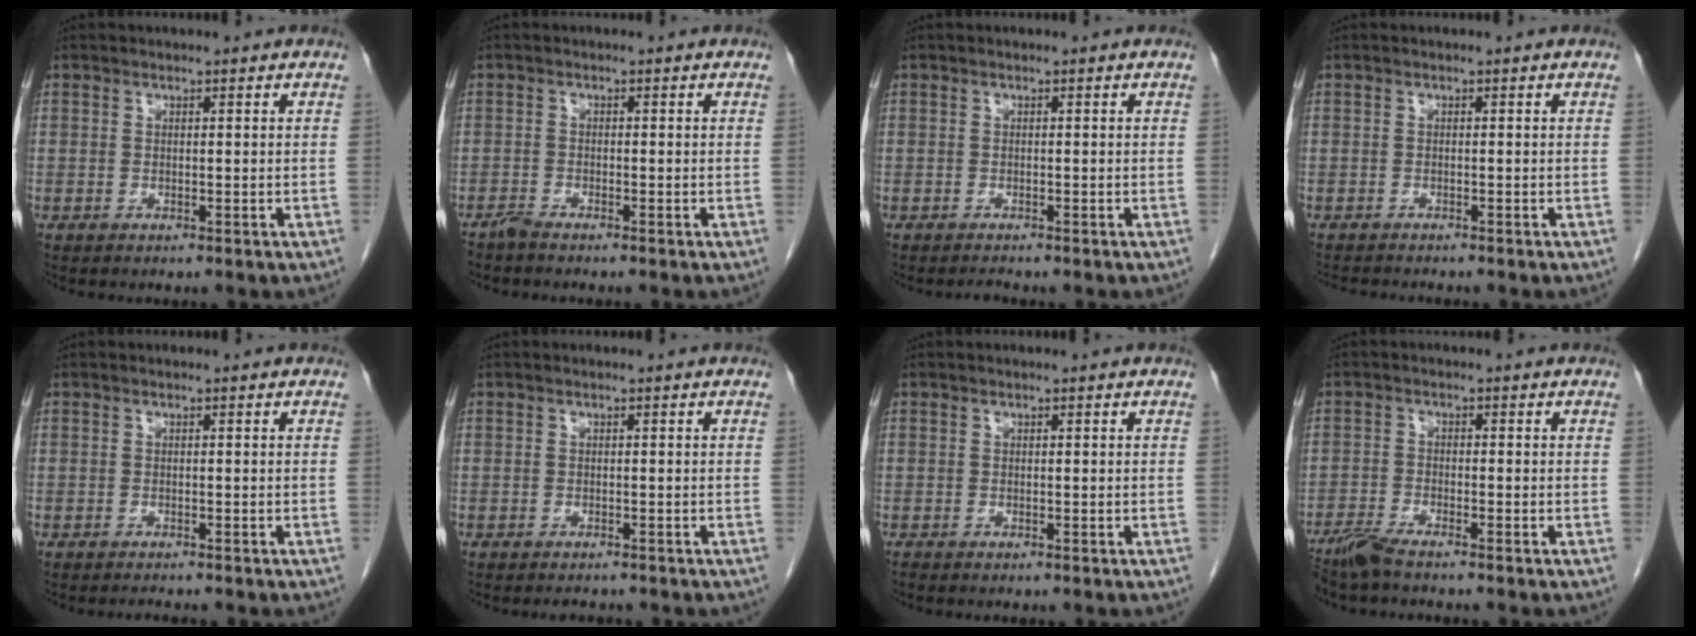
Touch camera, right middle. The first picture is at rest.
{"total": 1.2, "force": [-1.2, -0.1, 0.3], "torque": [-0.010, -0.002, -0.024]}
{"total": 0.6, "force": [-0.6, -0.1, 0.1], "torque": [-0.005, -0.004, -0.007]}
{"total": 3.8, "force": [-3.5, 0.4, 1.3], "torque": [-0.014, -0.009, -0.053]}
{"total": 1.0, "force": [-1.0, -0.1, 0.2], "torque": [-0.005, -0.003, -0.012]}
{"total": 1.2, "force": [-1.2, 0.3, 0.2], "torque": [-0.004, -0.003, -0.013]}
{"total": 0.0}
{"total": 3.5, "force": [-3.1, 0.0, 1.7], "torque": [-0.041, -0.011, -0.064]}